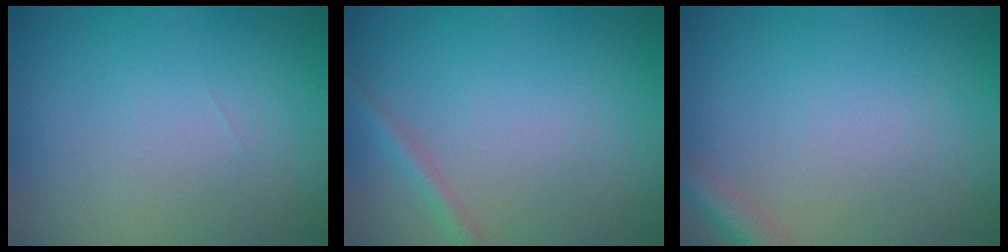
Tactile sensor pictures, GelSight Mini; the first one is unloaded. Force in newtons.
{"total": 1.3, "press": 1.3, "slide": 0.1}
{"total": 2.2, "press": 2.2, "slide": 0.2}